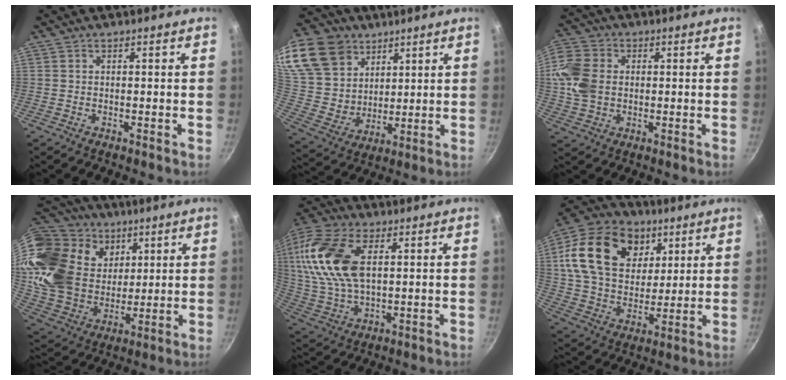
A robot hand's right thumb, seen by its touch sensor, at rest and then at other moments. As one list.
[{"total": 25.3, "force": [13.7, 18.0, 11.1], "torque": [-0.247, -0.018, 0.272]}, {"total": 10.5, "force": [0.7, 8.1, 6.6], "torque": [-0.122, 0.007, 0.002]}, {"total": 26.5, "force": [11.1, 19.9, 13.5], "torque": [-0.245, -0.014, 0.218]}, {"total": 19.6, "force": [5.1, 11.0, 15.4], "torque": [-0.316, -0.003, 0.097]}, {"total": 22.2, "force": [7.8, 16.0, 13.4], "torque": [-0.225, -0.008, 0.132]}]